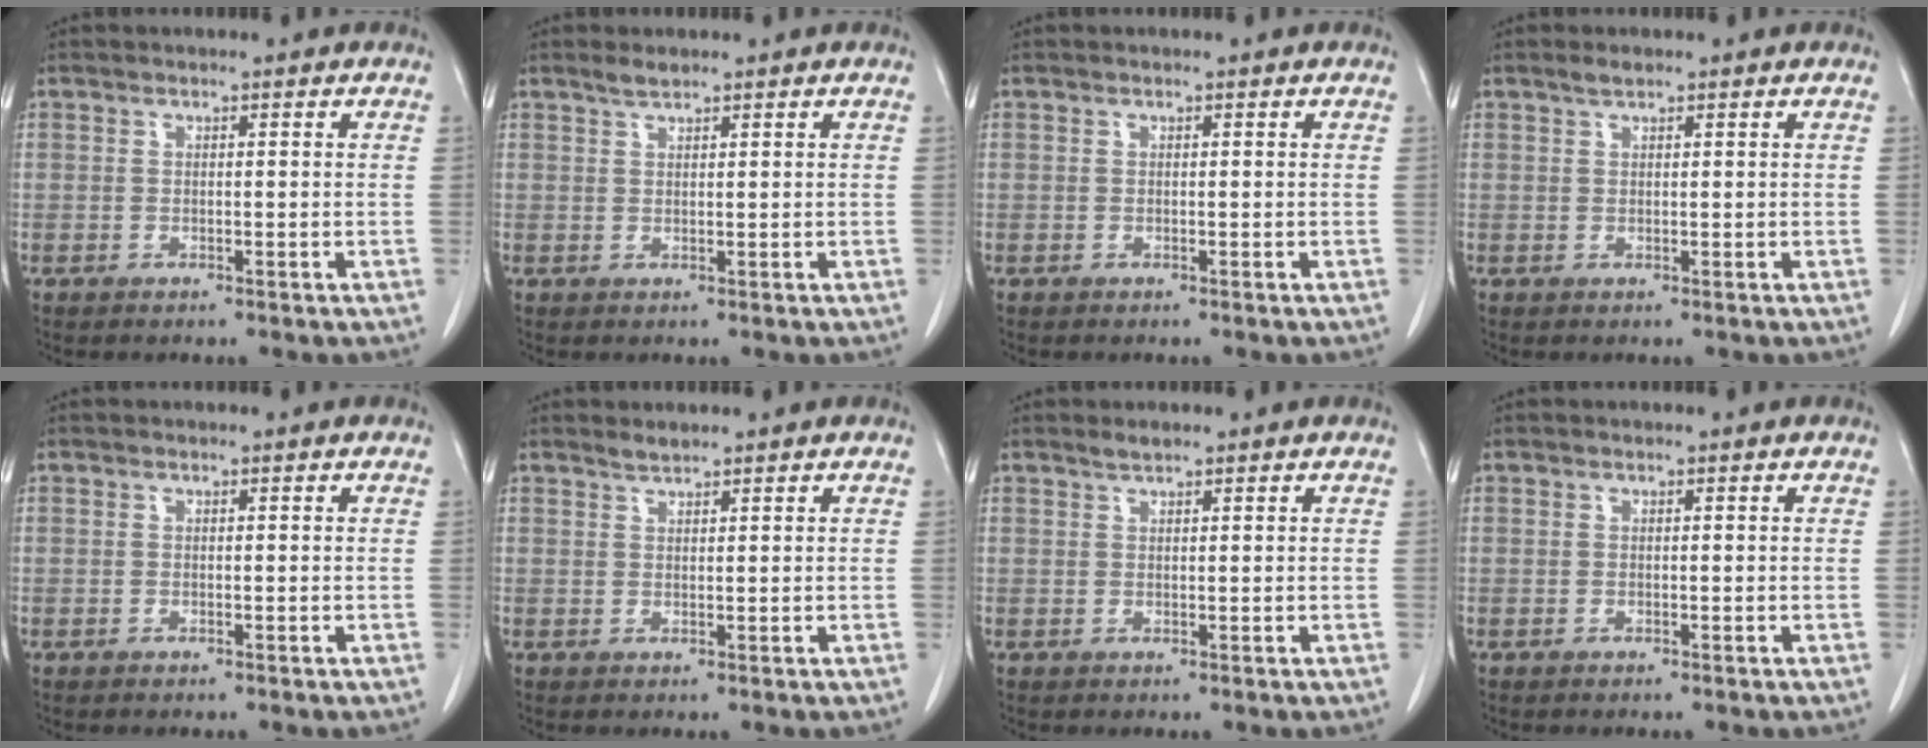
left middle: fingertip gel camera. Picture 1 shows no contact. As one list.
[{"total": 1.4, "force": [1.3, 0.2, 0.6], "torque": [-0.016, 0.002, 0.028]}, {"total": 0.0}, {"total": 1.2, "force": [0.9, 0.3, 0.6], "torque": [-0.017, 0.003, 0.020]}, {"total": 0.0}, {"total": 1.2, "force": [1.2, 0.0, 0.2], "torque": [-0.007, -0.001, 0.025]}, {"total": 1.1, "force": [1.0, 0.1, 0.4], "torque": [-0.014, 0.002, 0.022]}, {"total": 0.0}]